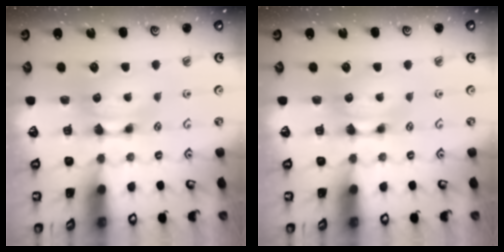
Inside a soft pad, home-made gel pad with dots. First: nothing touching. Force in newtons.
{"total": 0.0}